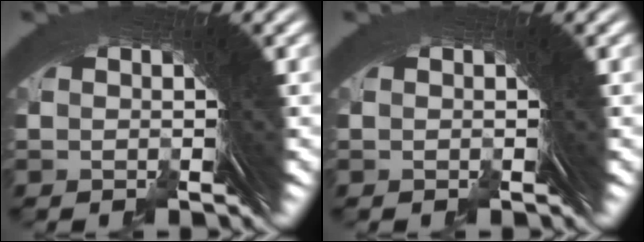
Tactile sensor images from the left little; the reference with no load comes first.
{"total": 0.0}